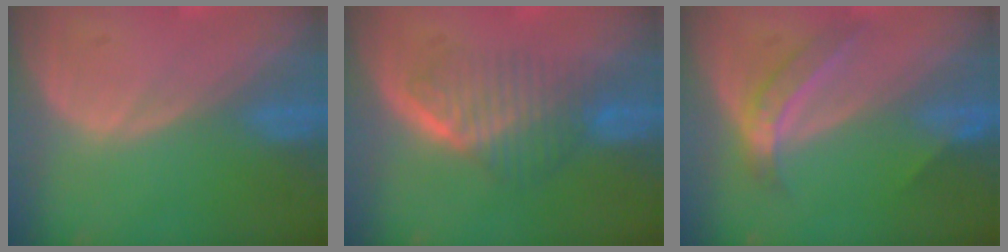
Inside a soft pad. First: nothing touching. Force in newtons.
{"total": 6.4, "press": 5.9, "slide": 2.6}
{"total": 5.2, "press": 4.8, "slide": 2.2}